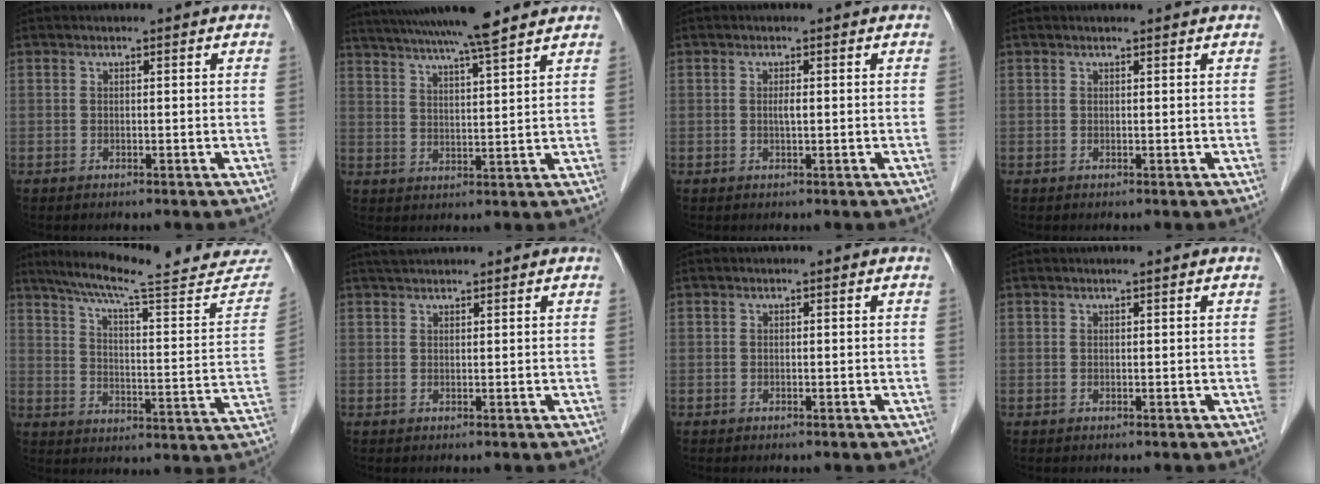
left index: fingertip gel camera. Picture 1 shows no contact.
{"total": 14.4, "force": [12.5, -0.3, 7.2], "torque": [-0.130, 0.024, 0.186]}
{"total": 1.0, "force": [-0.1, 0.1, 1.0], "torque": [-0.020, -0.003, -0.002]}
{"total": 1.3, "force": [1.2, 0.0, 0.4], "torque": [-0.010, 0.008, 0.015]}
{"total": 25.4, "force": [22.6, 2.1, 11.4], "torque": [-0.165, -0.048, 0.288]}
{"total": 3.2, "force": [2.9, 0.3, 1.1], "torque": [-0.018, 0.028, 0.052]}
{"total": 0.0}
{"total": 0.8, "force": [0.6, -0.1, 0.5], "torque": [-0.009, 0.003, 0.013]}